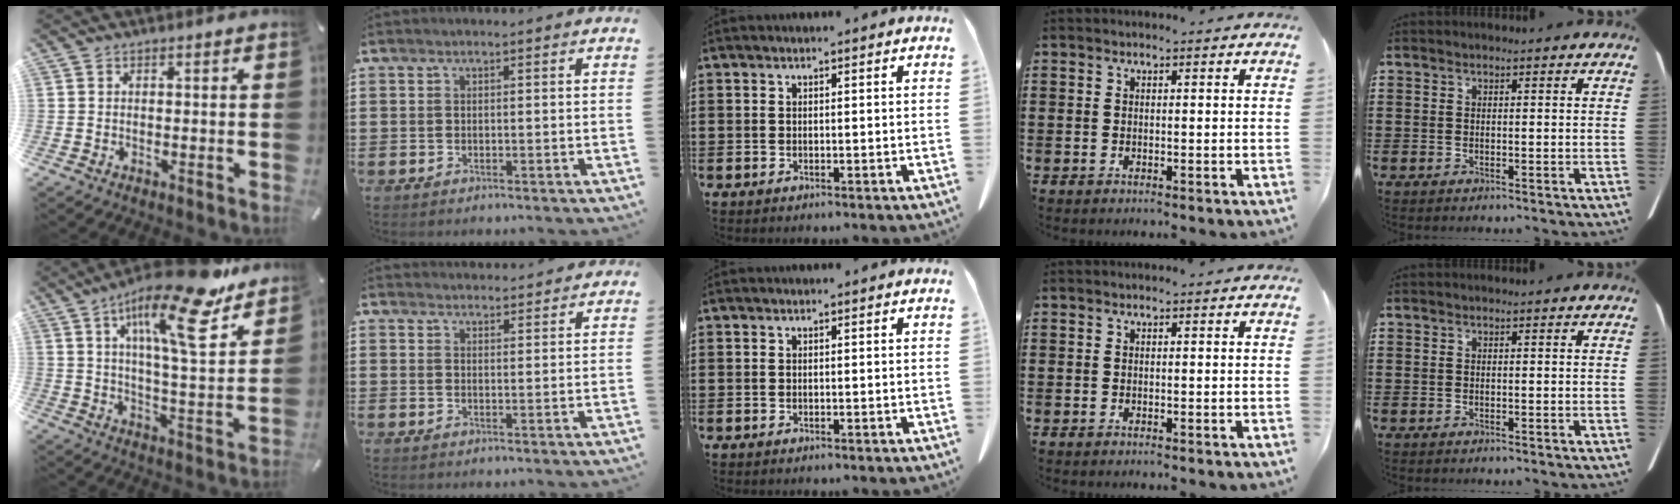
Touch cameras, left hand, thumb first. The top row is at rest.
{"thumb": {"total": 20.2, "force": [12.1, 6.2, 14.9], "torque": [-0.231, -0.069, 0.190]}, "index": {"total": 2.5, "force": [2.5, 0.0, -0.2], "torque": [-0.004, -0.006, 0.048]}}